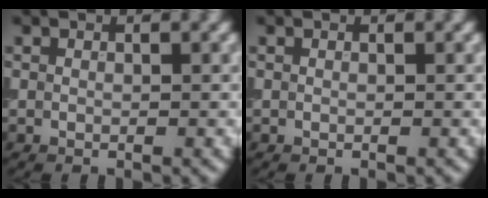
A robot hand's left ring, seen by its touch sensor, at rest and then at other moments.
{"total": 0.0}